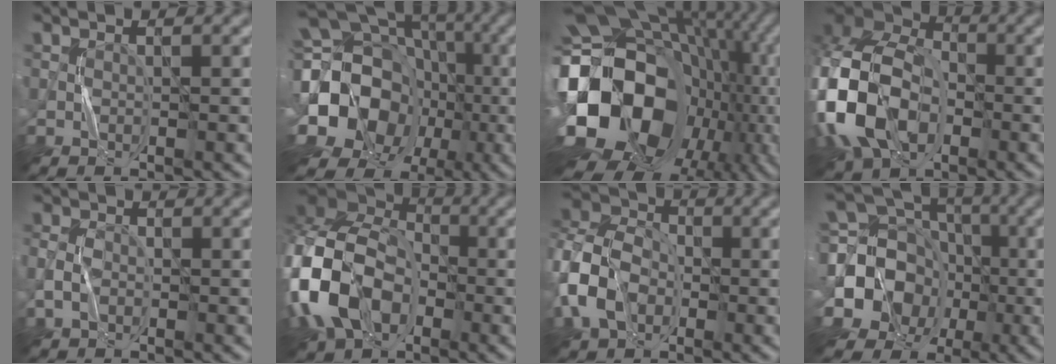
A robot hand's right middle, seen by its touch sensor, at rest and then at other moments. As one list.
[{"total": 21.6, "force": [-3.1, 18.8, 10.3], "torque": [-0.197, 0.006, -0.089]}, {"total": 21.6, "force": [-5.6, 16.8, 12.3], "torque": [-0.241, -0.006, -0.089]}, {"total": 16.1, "force": [-4.3, 11.1, 10.8], "torque": [-0.250, -0.026, -0.088]}, {"total": 1.9, "force": [-0.8, 1.3, 1.1], "torque": [-0.024, 0.002, -0.020]}, {"total": 13.9, "force": [-4.6, 9.7, 8.8], "torque": [-0.204, -0.018, -0.104]}, {"total": 7.7, "force": [-2.5, 5.5, 4.6], "torque": [-0.101, 0.009, -0.070]}, {"total": 14.8, "force": [-1.6, 13.3, 6.2], "torque": [-0.153, 0.025, -0.054]}]